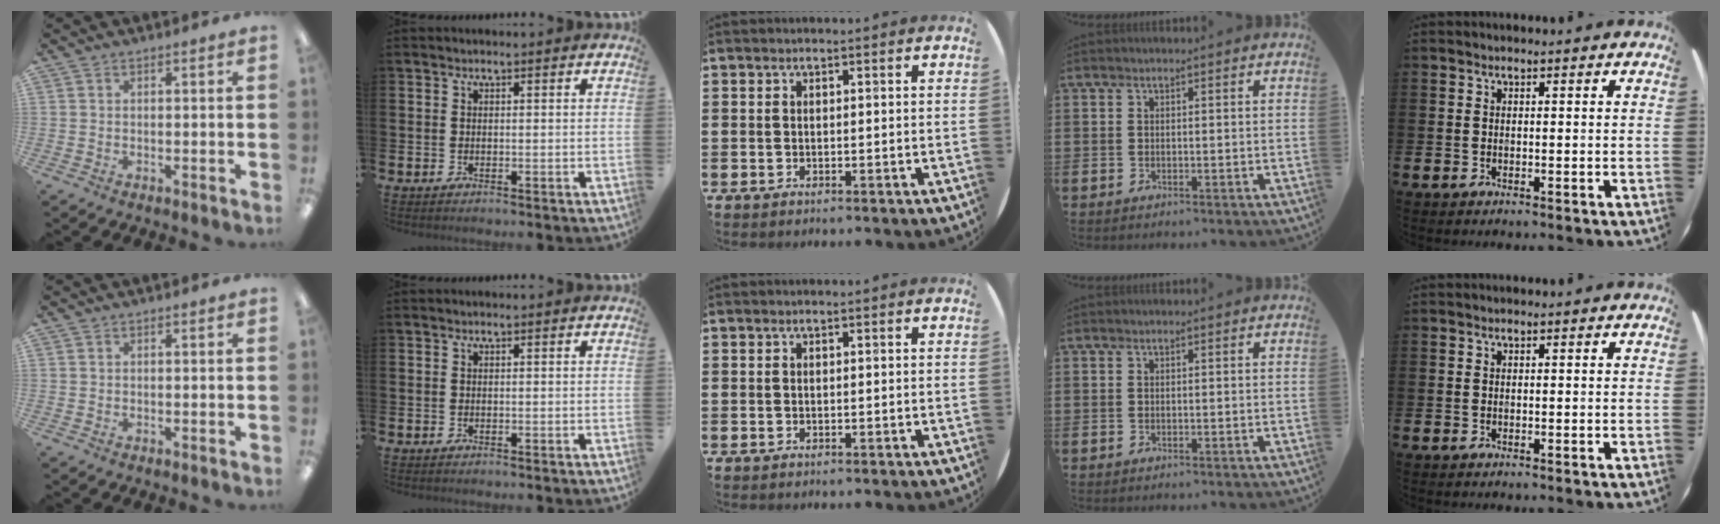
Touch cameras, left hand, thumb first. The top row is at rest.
{}